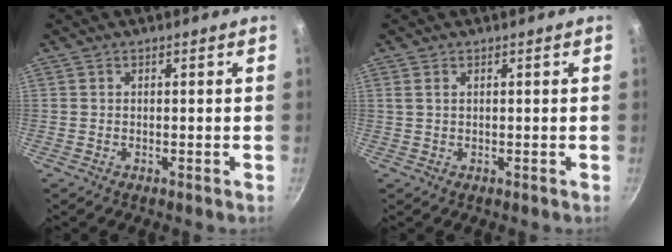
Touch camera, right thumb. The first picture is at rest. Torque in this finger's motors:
{"motor_torque": [-0.55, 0.34, 0.12, 0.19, 0.07]}